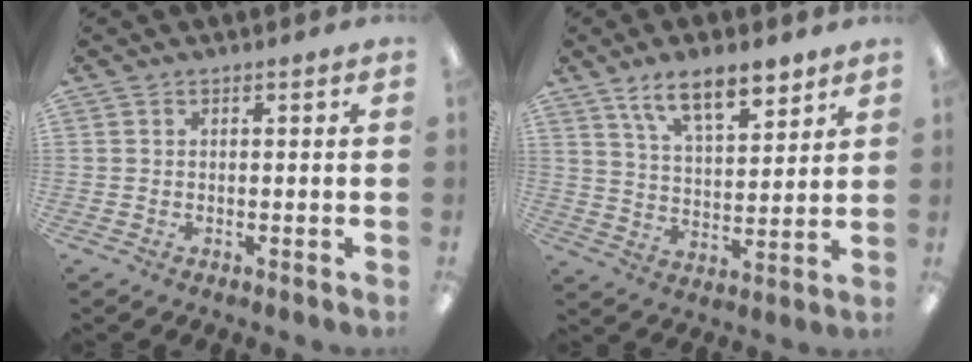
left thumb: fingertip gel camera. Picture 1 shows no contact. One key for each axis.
{"total": 11.6, "fx": 8.8, "fy": 4.3, "fz": 6.1, "tx": -0.093, "ty": -0.045, "tz": 0.157}